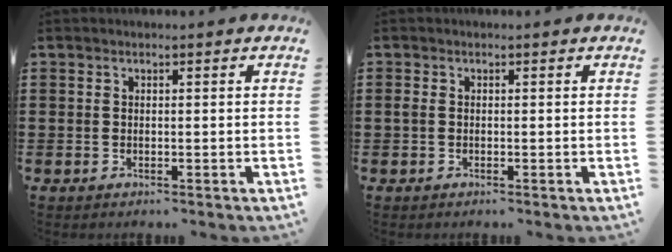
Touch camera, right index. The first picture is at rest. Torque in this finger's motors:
{"motor_torque": [0.41, 0.14, 0.10, 0.04]}